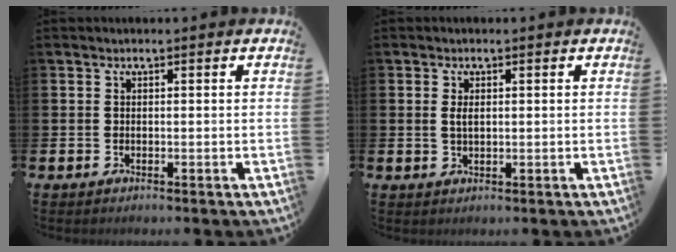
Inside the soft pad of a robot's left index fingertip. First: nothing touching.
{"total": 1.6, "force": [0.4, 0.8, 1.3], "torque": [-0.014, -0.001, 0.003]}